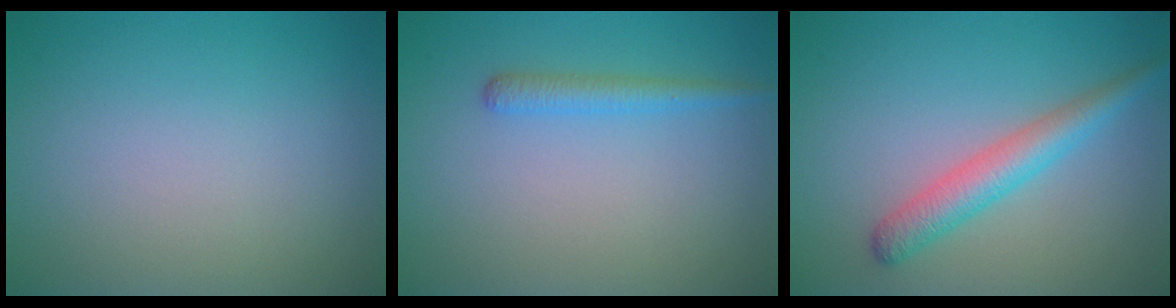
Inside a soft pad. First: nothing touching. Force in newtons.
{"total": 1.7, "press": 1.7, "slide": 0.1}
{"total": 3.3, "press": 3.3, "slide": 0.2}